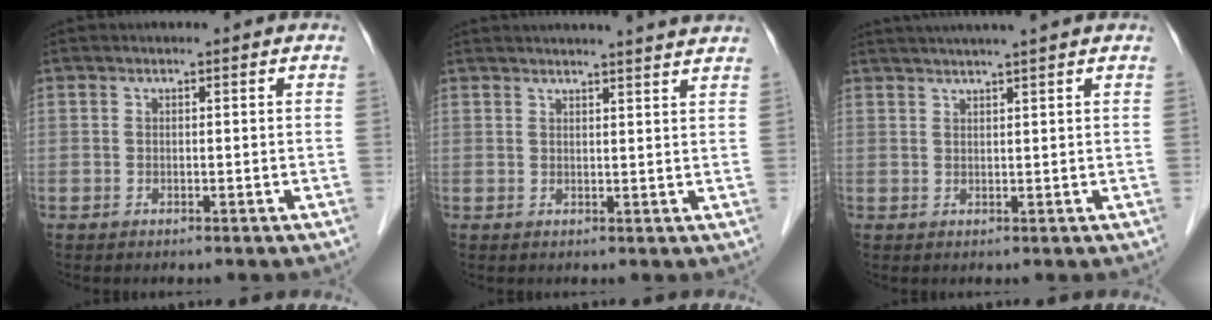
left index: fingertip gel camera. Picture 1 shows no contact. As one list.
[{"total": 10.7, "force": [10.0, -0.7, 3.7], "torque": [-0.052, 0.004, 0.108]}, {"total": 7.7, "force": [6.6, -0.7, 3.8], "torque": [-0.057, 0.029, 0.089]}]